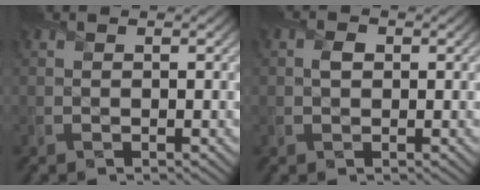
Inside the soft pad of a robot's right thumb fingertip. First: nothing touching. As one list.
[{"total": 1.3, "force": [0.2, 1.0, 0.9], "torque": [-0.019, 0.001, 0.000]}]